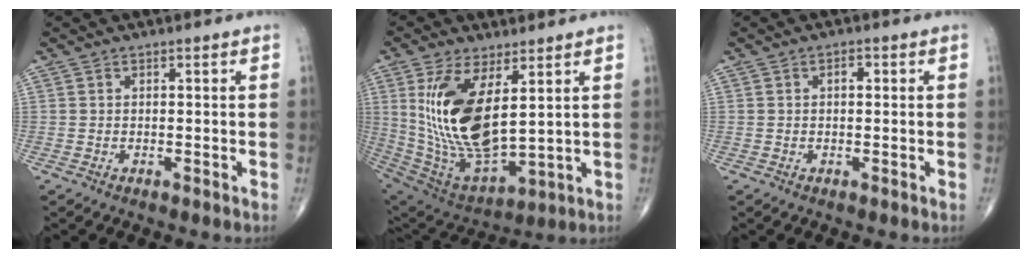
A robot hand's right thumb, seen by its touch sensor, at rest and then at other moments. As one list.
[{"total": 18.8, "force": [4.8, 8.3, 16.2], "torque": [-0.316, -0.029, 0.112]}, {"total": 1.4, "force": [0.3, 0.8, 1.2], "torque": [-0.016, 0.004, 0.002]}]